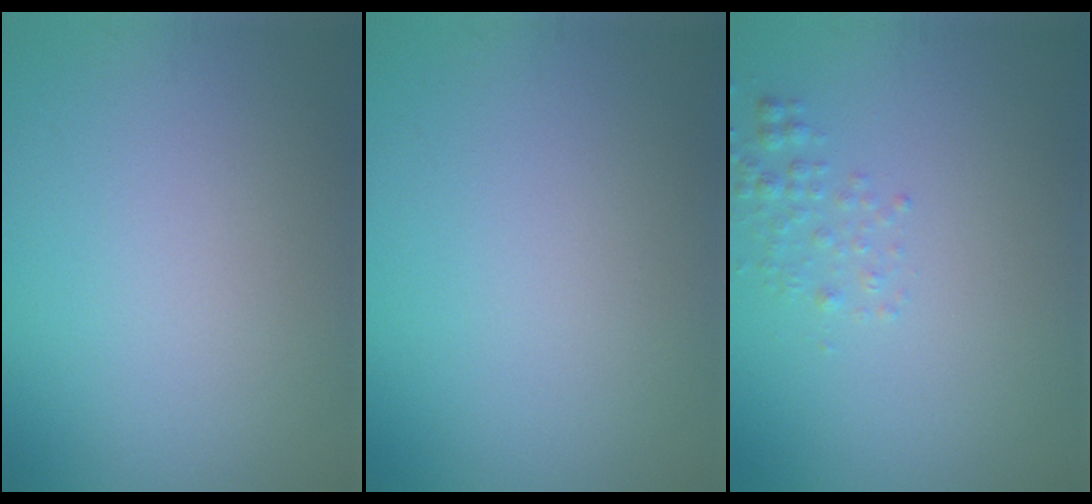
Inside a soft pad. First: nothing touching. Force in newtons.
{"total": 0.0}
{"total": 1.3, "press": 1.3, "slide": 0.1}